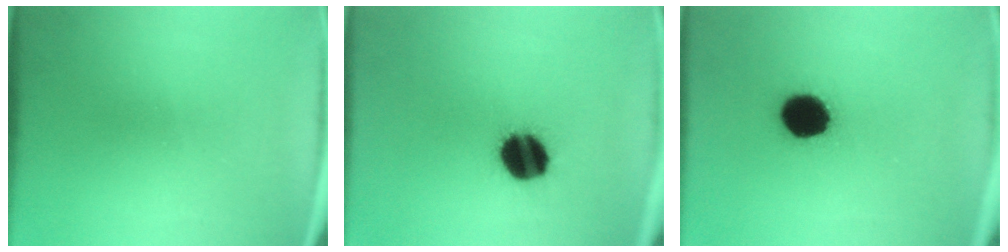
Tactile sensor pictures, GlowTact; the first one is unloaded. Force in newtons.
{"total": 12.1}
{"total": 12.8}